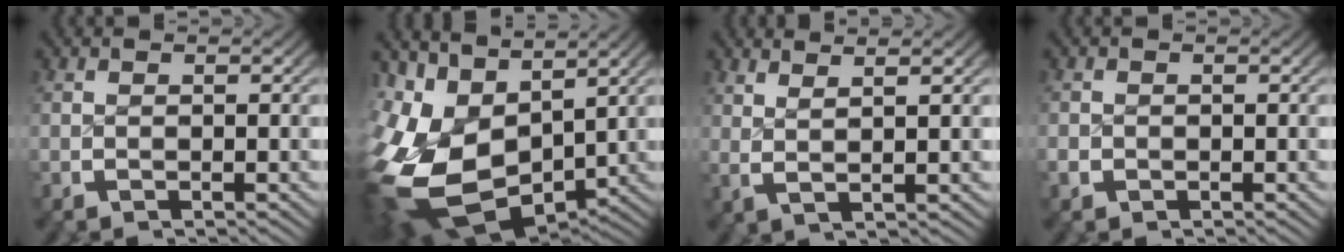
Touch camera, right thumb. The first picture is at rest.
{"total": 16.2, "force": [-2.9, 11.4, 11.1], "torque": [-0.272, -0.082, -0.006]}
{"total": 3.2, "force": [2.2, 0.3, 2.3], "torque": [-0.038, 0.003, 0.044]}
{"total": 1.2, "force": [-0.5, 1.0, 0.3], "torque": [-0.009, -0.004, -0.010]}